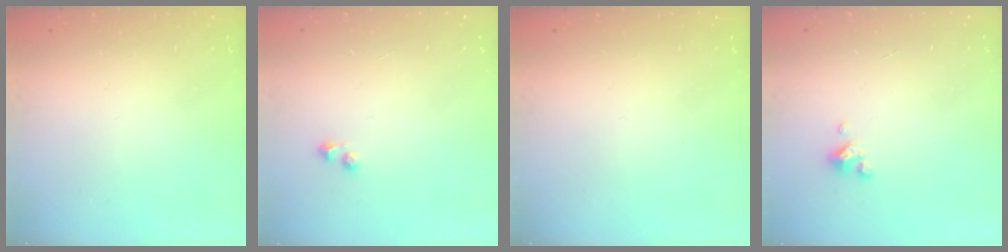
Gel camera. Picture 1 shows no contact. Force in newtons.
{"total": 1.8, "press": 1.7, "slide": 0.6}
{"total": 0.0}
{"total": 2.5, "press": 2.5, "slide": 0.3}